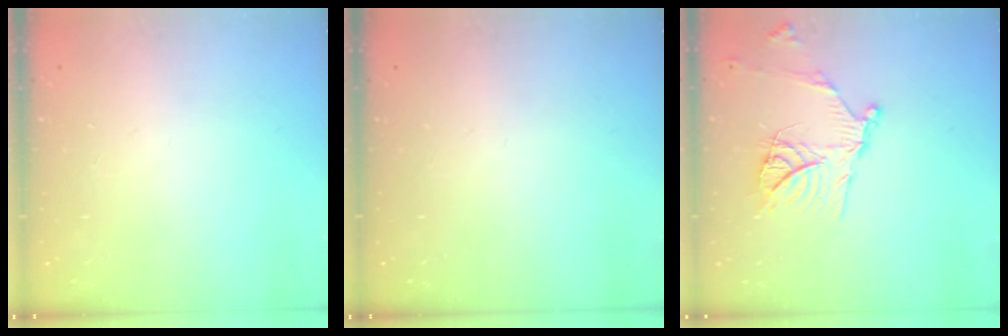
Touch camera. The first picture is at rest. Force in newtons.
{"total": 0.0}
{"total": 15.6, "press": 15.5, "slide": 1.4}